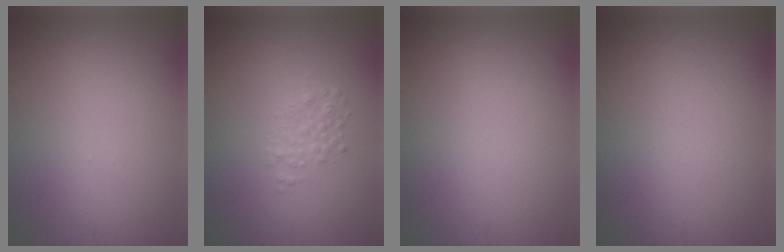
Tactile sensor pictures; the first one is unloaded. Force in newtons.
{"total": 1.5, "press": 1.5, "slide": 0.0}
{"total": 0.0}
{"total": 0.0}